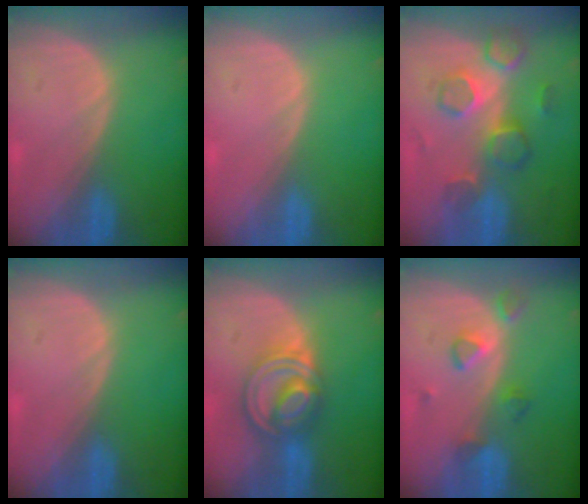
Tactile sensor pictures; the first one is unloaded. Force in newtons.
{"total": 0.0}
{"total": 8.8, "press": 7.6, "slide": 4.4}
{"total": 0.0}
{"total": 7.9, "press": 6.9, "slide": 3.9}
{"total": 4.1, "press": 4.0, "slide": 0.9}